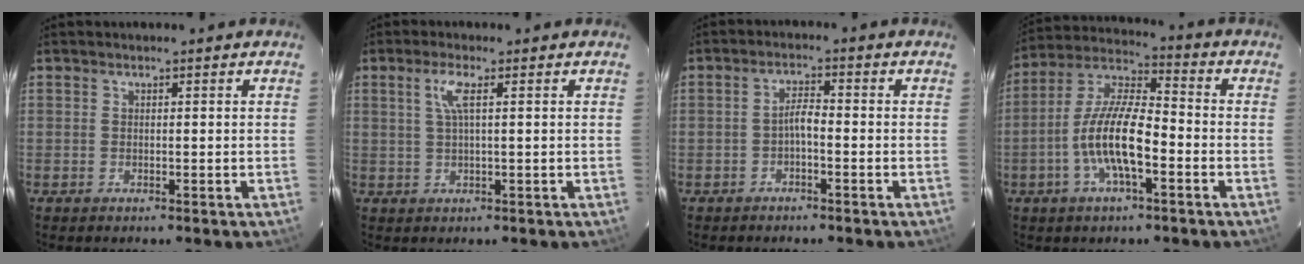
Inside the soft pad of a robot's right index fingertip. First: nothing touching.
{"total": 3.4, "force": [1.1, 0.2, 3.2], "torque": [-0.067, 0.003, 0.022]}
{"total": 2.5, "force": [-1.3, 0.6, 2.0], "torque": [-0.040, 0.009, -0.026]}
{"total": 12.5, "force": [-4.2, 3.8, 11.2], "torque": [-0.229, 0.001, -0.082]}